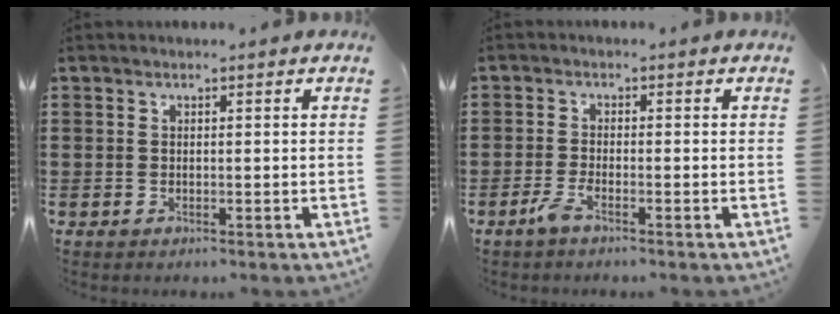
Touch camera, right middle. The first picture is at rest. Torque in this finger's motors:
{"motor_torque": [0.62, -0.02, 0.03, 0.03]}